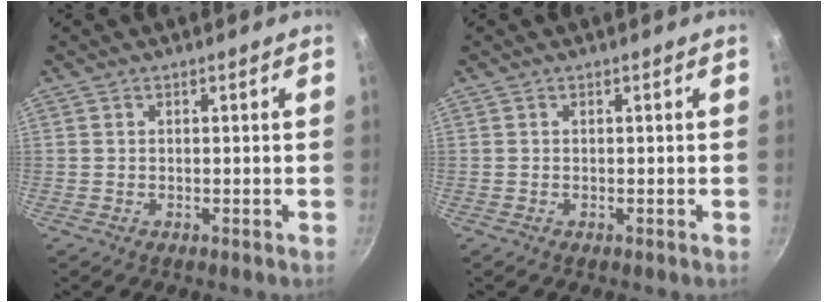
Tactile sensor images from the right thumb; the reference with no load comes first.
{"total": 0.0}